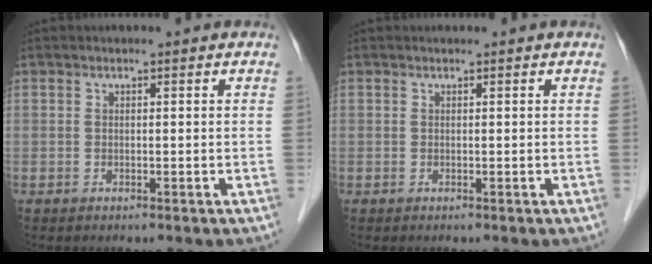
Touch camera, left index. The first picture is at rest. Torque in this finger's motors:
{"motor_torque": [-0.07, 0.01, 0.00, -0.01]}